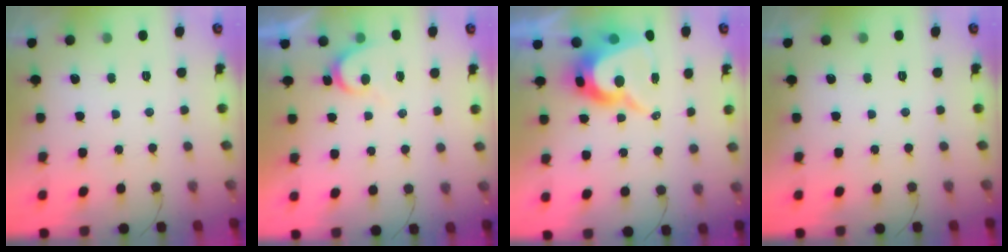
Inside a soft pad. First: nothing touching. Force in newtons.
{"total": 6.9, "press": 6.9, "slide": 0.4}
{"total": 12.5, "press": 12.5, "slide": 1.0}
{"total": 0.0}